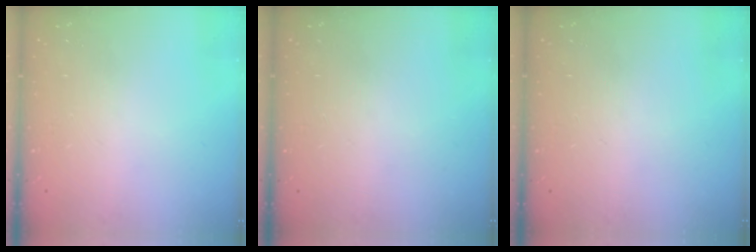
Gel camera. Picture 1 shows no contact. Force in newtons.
{"total": 0.0}
{"total": 0.0}